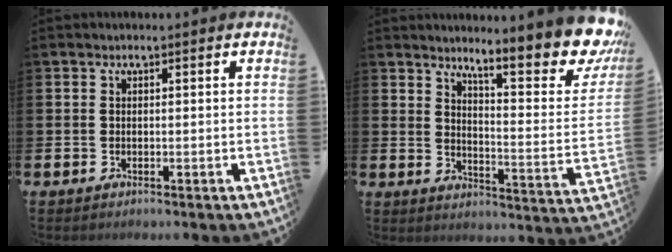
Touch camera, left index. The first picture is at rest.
{"total": 10.9, "force": [9.2, 1.6, 5.6], "torque": [-0.081, -0.087, 0.146]}